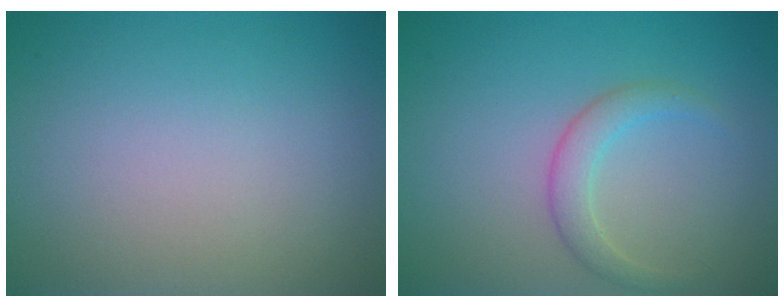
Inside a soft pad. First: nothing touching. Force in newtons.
{"total": 2.2, "press": 2.1, "slide": 0.1}